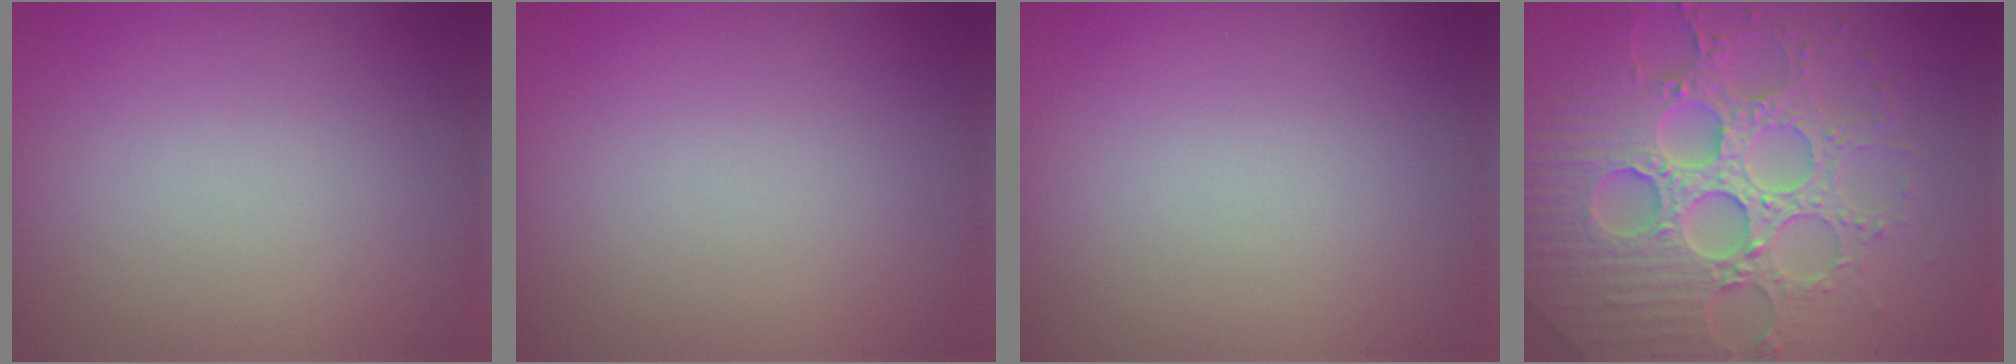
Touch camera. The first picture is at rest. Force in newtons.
{"total": 0.0}
{"total": 0.0}
{"total": 8.0, "press": 7.8, "slide": 1.8}